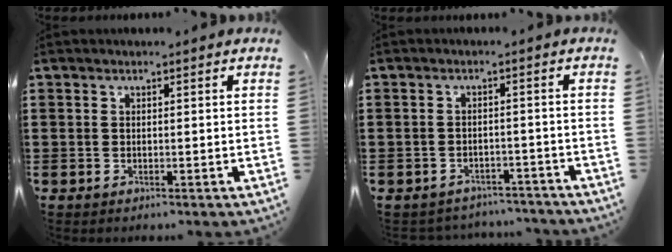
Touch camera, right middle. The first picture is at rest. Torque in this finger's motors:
{"motor_torque": [0.27, -0.26, 0.05, 0.00]}